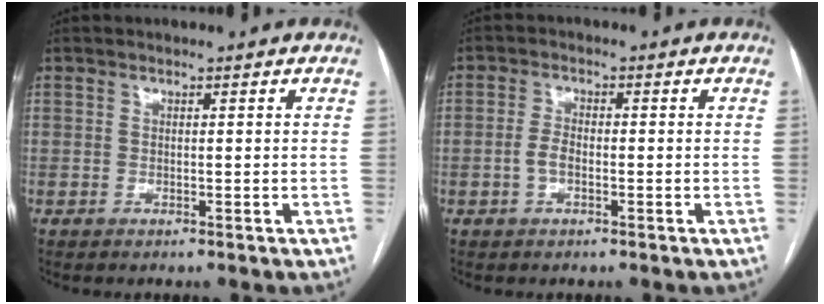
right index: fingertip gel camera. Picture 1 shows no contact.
{"total": 2.7, "force": [-0.7, 1.3, 2.2], "torque": [-0.048, 0.005, -0.015]}